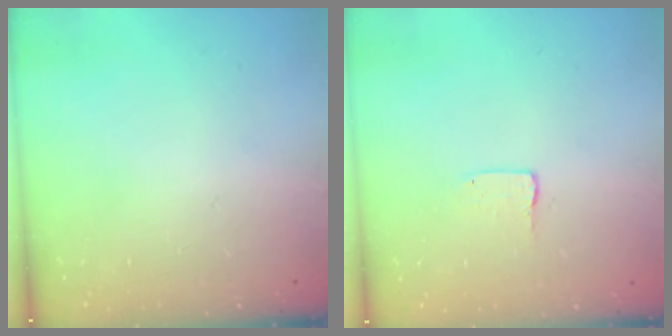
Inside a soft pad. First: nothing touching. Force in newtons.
{"total": 2.0, "press": 2.0, "slide": 0.2}